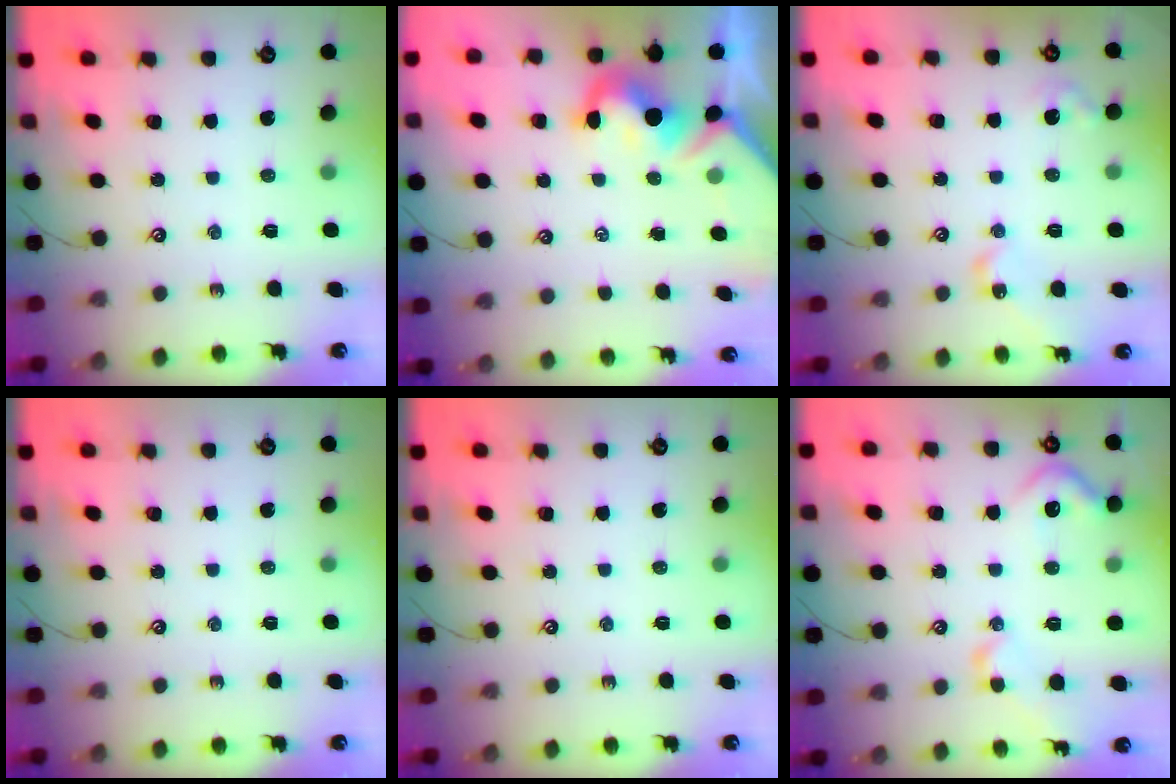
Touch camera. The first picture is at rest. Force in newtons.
{"total": 5.3, "press": 5.2, "slide": 0.8}
{"total": 7.6, "press": 7.5, "slide": 0.7}
{"total": 0.0}
{"total": 0.0}
{"total": 6.1, "press": 6.0, "slide": 1.2}